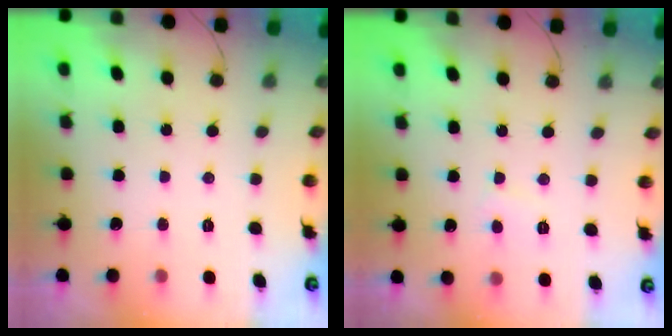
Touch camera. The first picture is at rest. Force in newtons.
{"total": 2.9, "press": 2.9, "slide": 0.3}